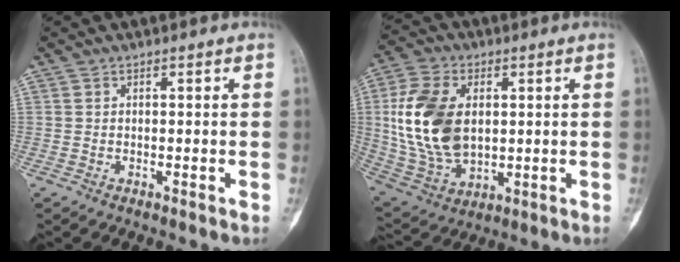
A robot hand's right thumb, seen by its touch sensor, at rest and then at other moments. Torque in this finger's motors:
{"motor_torque": [-0.65, 1.44, 0.85, 0.72, 0.20]}